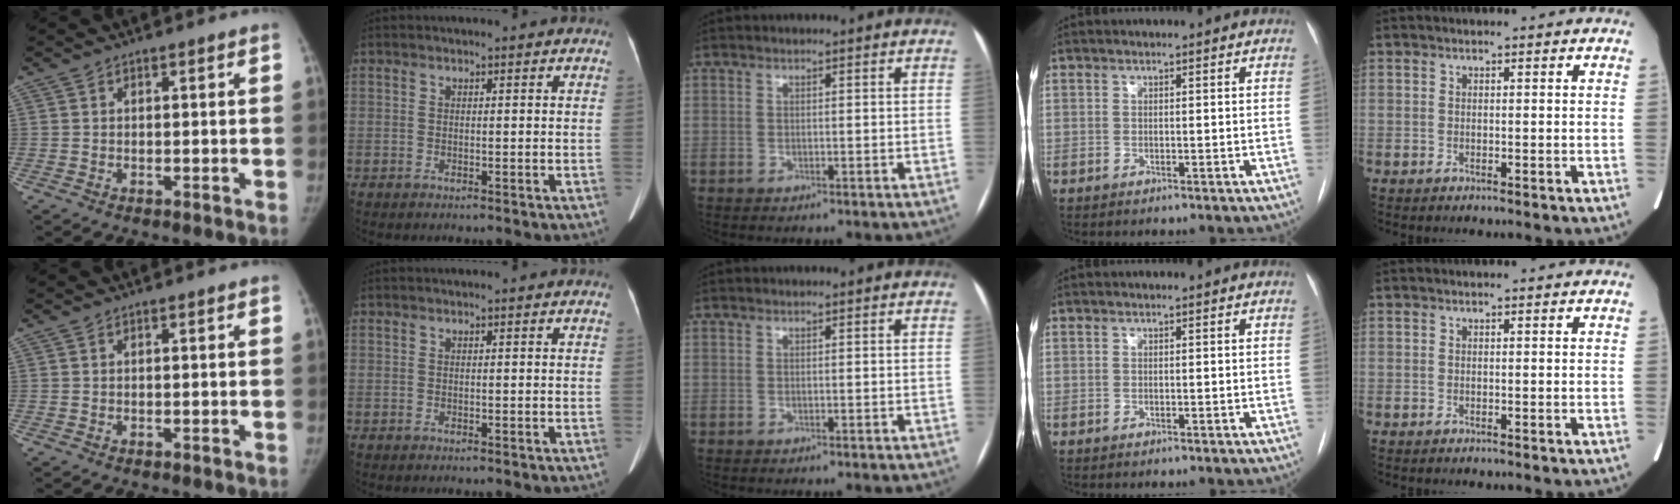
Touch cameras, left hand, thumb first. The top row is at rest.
{}